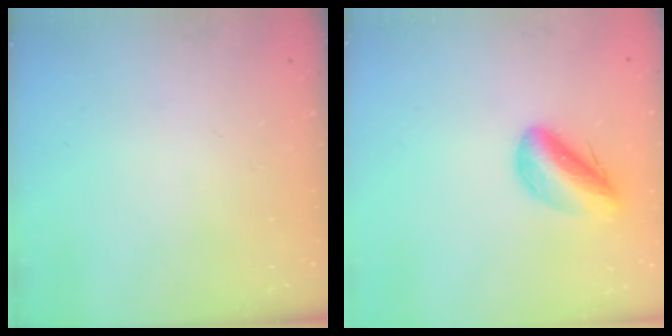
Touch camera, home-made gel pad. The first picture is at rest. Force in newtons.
{"total": 8.9, "press": 8.4, "slide": 2.7}